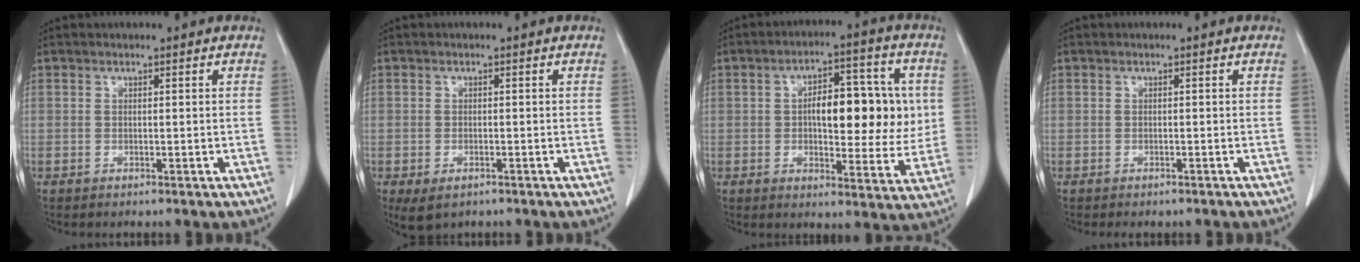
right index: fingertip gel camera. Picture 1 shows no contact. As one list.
[{"total": 3.4, "force": [-1.8, 1.9, 2.2], "torque": [-0.041, -0.008, -0.019]}, {"total": 13.3, "force": [1.5, 5.6, 12.0], "torque": [-0.165, 0.026, 0.027]}, {"total": 2.2, "force": [-1.8, 1.1, 0.5], "torque": [-0.009, -0.001, -0.022]}]